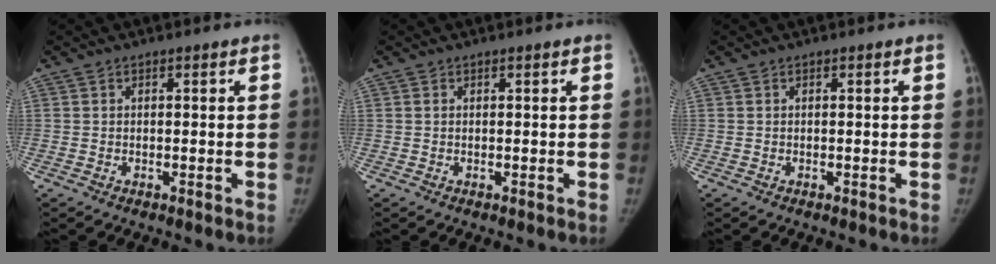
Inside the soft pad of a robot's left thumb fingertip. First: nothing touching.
{"total": 0.0}
{"total": 0.0}